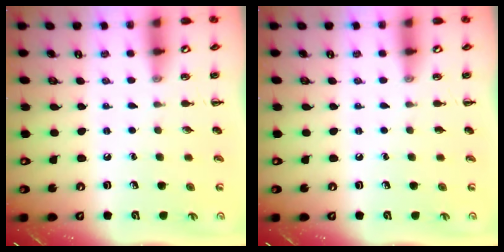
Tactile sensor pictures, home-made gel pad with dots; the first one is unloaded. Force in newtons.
{"total": 0.0}